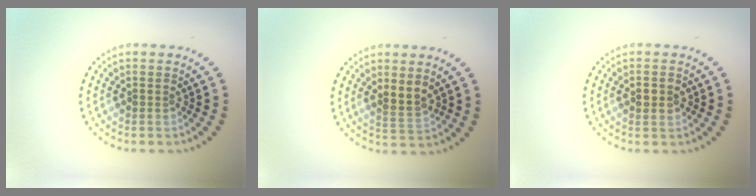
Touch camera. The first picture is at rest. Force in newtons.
{"total": 2.0, "press": 1.8, "slide": 0.9}
{"total": 2.0, "press": 2.0, "slide": 0.1}